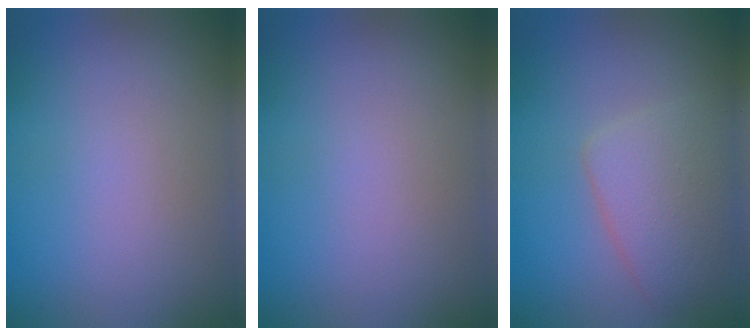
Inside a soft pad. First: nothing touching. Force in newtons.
{"total": 0.0}
{"total": 4.1, "press": 4.1, "slide": 0.1}